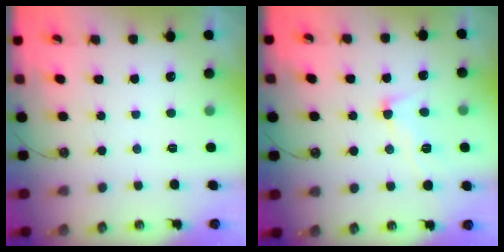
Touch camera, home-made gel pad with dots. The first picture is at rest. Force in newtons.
{"total": 2.9, "press": 2.9, "slide": 0.4}